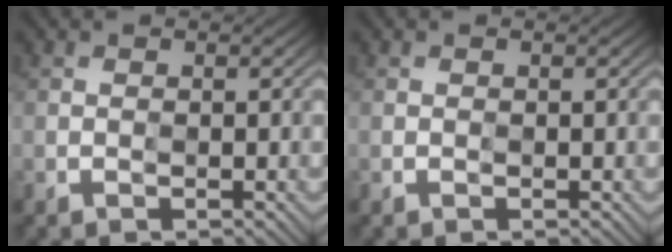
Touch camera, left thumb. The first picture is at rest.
{"total": 0.0}